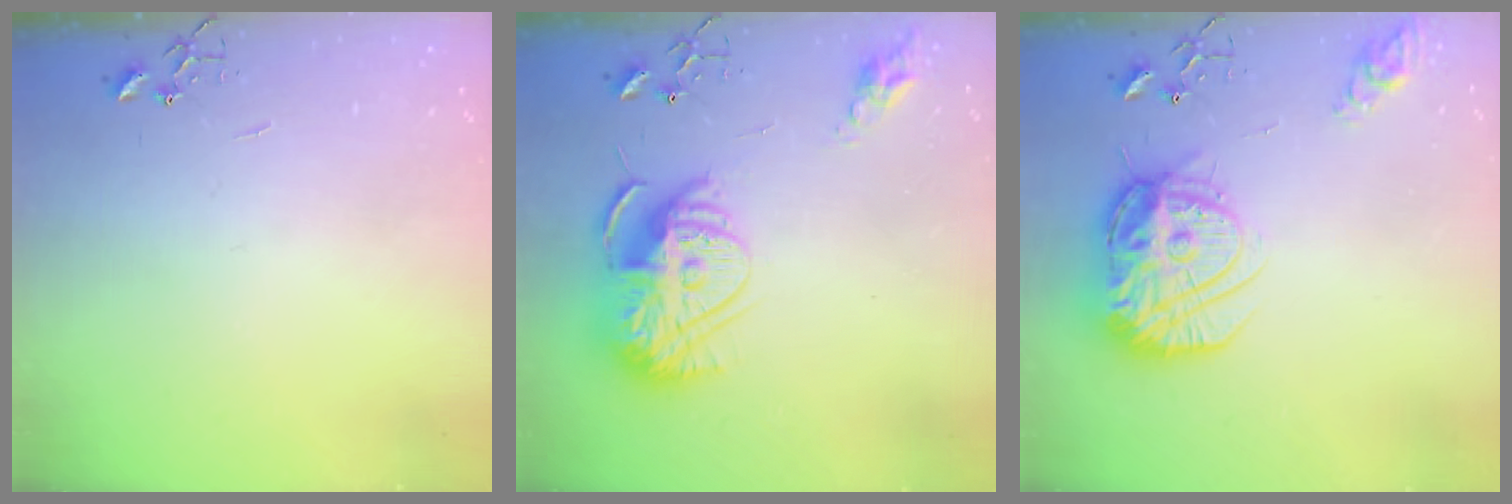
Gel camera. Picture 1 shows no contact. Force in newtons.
{"total": 15.8, "press": 15.8, "slide": 1.4}
{"total": 19.4, "press": 19.3, "slide": 1.7}